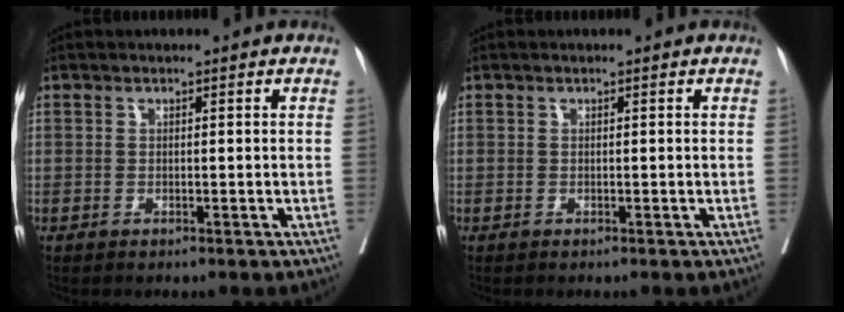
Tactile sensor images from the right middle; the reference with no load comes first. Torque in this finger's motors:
{"motor_torque": [-0.06, -0.27, 0.04, 0.00]}